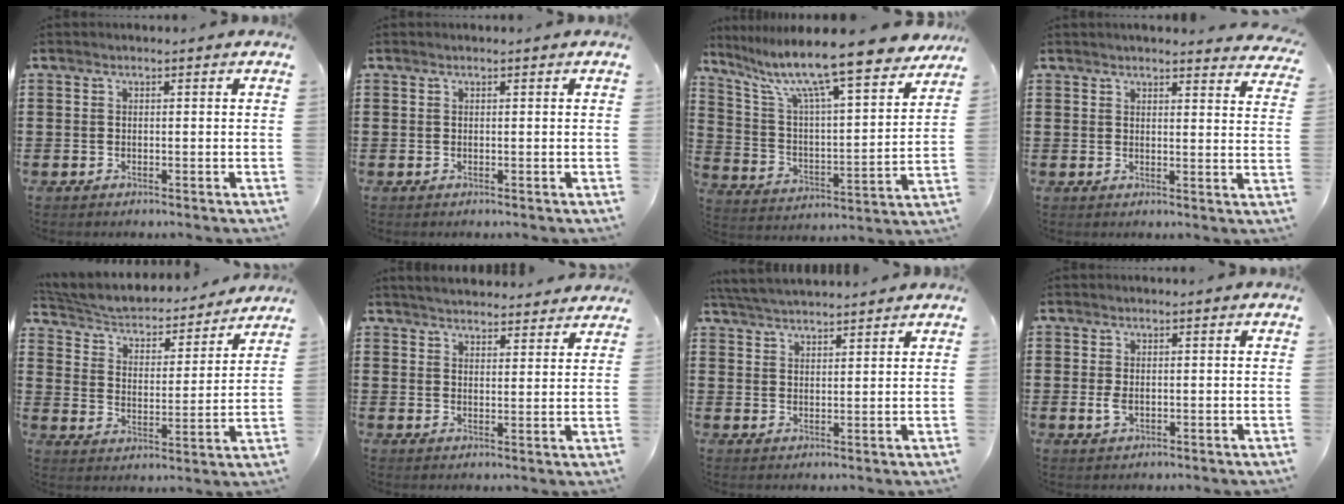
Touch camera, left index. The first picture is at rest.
{"total": 0.0}
{"total": 12.7, "force": [10.5, 0.8, 7.1], "torque": [-0.167, -0.070, 0.173]}
{"total": 3.1, "force": [3.0, -0.3, 0.5], "torque": [-0.012, -0.017, 0.054]}
{"total": 3.6, "force": [3.3, 1.0, 1.0], "torque": [-0.040, -0.030, 0.048]}
{"total": 3.8, "force": [3.8, 0.0, 0.3], "torque": [-0.017, -0.015, 0.069]}
{"total": 3.8, "force": [3.7, -0.2, 0.6], "torque": [-0.023, -0.011, 0.068]}
{"total": 1.8, "force": [-0.1, 0.9, 1.5], "torque": [-0.038, -0.002, -0.003]}